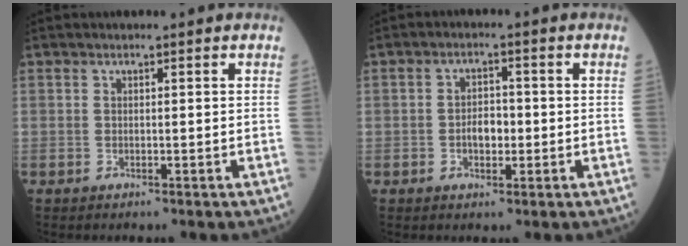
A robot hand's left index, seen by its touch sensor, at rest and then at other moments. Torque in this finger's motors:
{"motor_torque": [0.12, -0.05, 0.10, 0.03]}